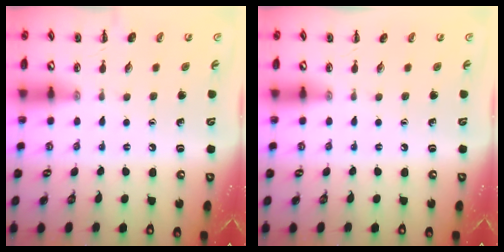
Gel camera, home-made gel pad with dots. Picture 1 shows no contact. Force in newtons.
{"total": 0.0}